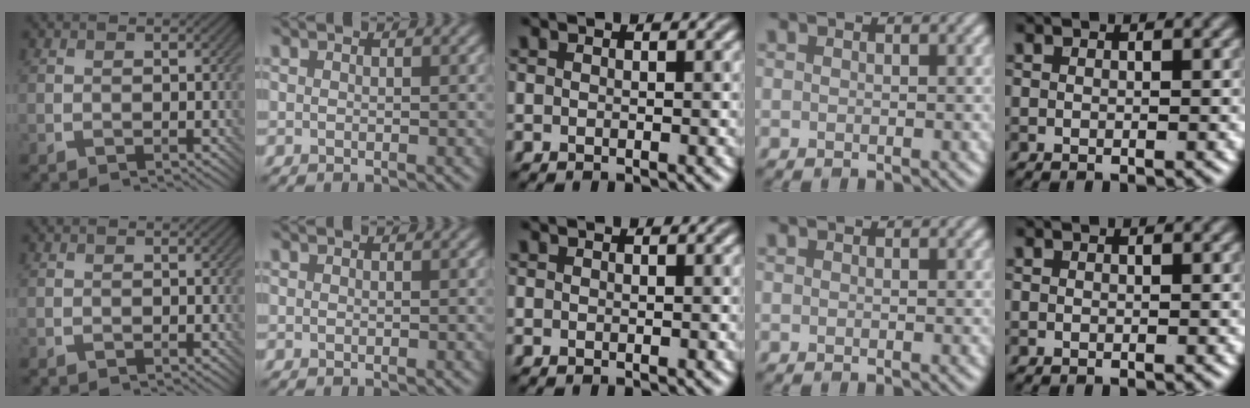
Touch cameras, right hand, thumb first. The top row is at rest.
{}